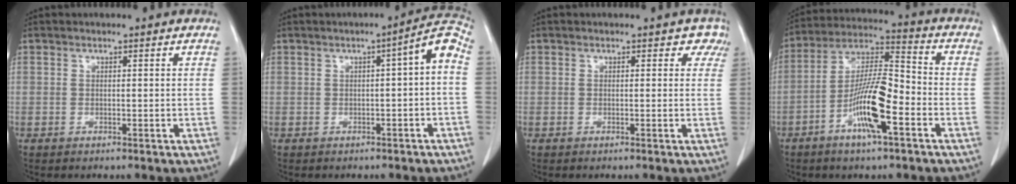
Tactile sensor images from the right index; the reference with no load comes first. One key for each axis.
{"total": 5.3, "fx": -0.5, "fy": 0.7, "fz": 5.3, "tx": -0.063, "ty": 0.019, "tz": -0.010}
{"total": 1.8, "fx": 1.0, "fy": 1.4, "fz": 0.6, "tx": 0.016, "ty": -0.002, "tz": -0.003}
{"total": 12.6, "fx": -4.9, "fy": 2.1, "fz": 11.4, "tx": -0.219, "ty": 0.004, "tz": -0.091}